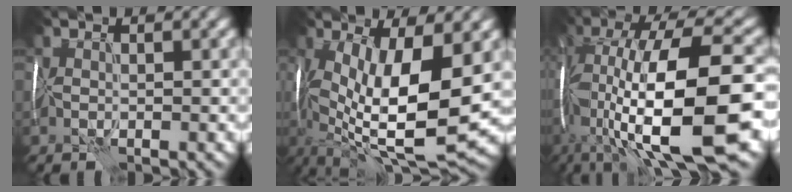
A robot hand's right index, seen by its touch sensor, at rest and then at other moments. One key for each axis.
{"total": 12.7, "fx": -0.9, "fy": 4.7, "fz": 11.8, "tx": -0.213, "ty": -0.011, "tz": -0.011}
{"total": 17.3, "fx": -3.3, "fy": 5.8, "fz": 16.0, "tx": -0.284, "ty": 0.017, "tz": -0.052}